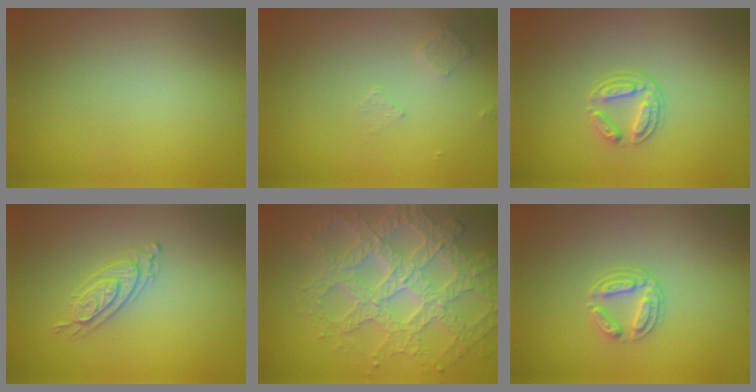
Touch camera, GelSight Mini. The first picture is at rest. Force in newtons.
{"total": 0.8, "press": 0.6, "slide": 0.5}
{"total": 2.0, "press": 1.4, "slide": 1.4}
{"total": 2.3, "press": 2.1, "slide": 0.9}
{"total": 7.7, "press": 5.8, "slide": 5.0}
{"total": 2.0, "press": 1.4, "slide": 1.4}